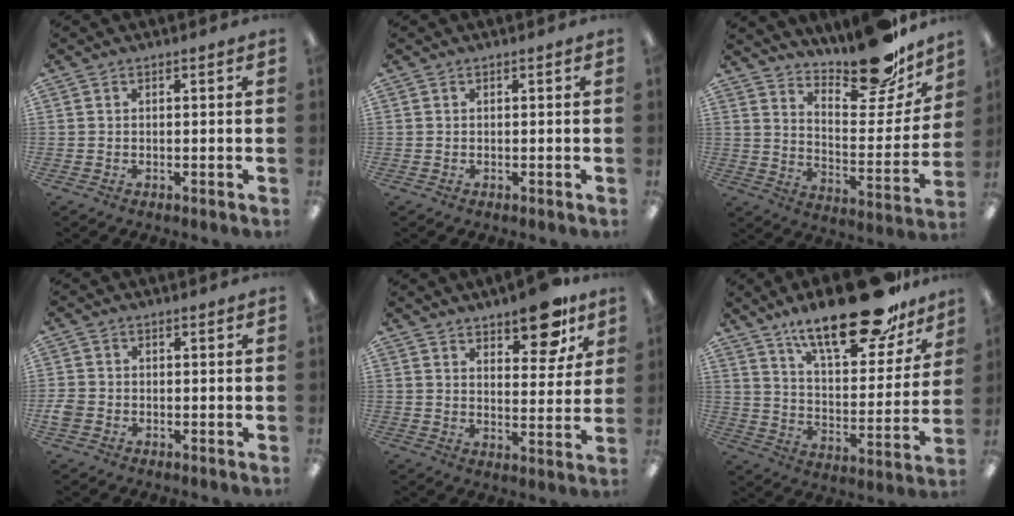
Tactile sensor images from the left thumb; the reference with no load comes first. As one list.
[{"total": 0.0}, {"total": 19.3, "force": [16.2, 6.3, 8.4], "torque": [-0.111, -0.126, 0.274]}, {"total": 2.5, "force": [-0.6, 2.0, 1.3], "torque": [-0.019, 0.005, -0.011]}, {"total": 10.8, "force": [8.5, 4.0, 5.3], "torque": [-0.048, -0.058, 0.143]}, {"total": 23.8, "force": [17.4, 8.2, 14.1], "torque": [-0.212, -0.109, 0.291]}]